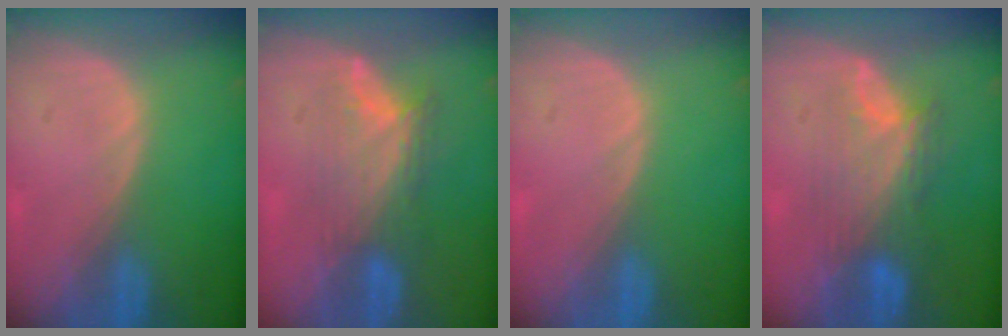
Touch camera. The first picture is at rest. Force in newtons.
{"total": 6.9, "press": 6.6, "slide": 2.2}
{"total": 0.0}
{"total": 7.8, "press": 7.4, "slide": 2.4}